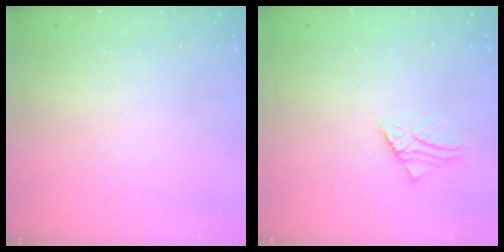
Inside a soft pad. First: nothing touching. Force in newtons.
{"total": 2.6, "press": 2.6, "slide": 0.4}